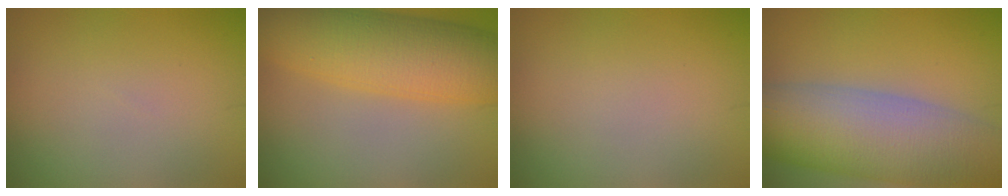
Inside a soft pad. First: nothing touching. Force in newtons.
{"total": 10.4, "press": 10.4, "slide": 0.3}
{"total": 0.0}
{"total": 14.1, "press": 14.1, "slide": 0.7}